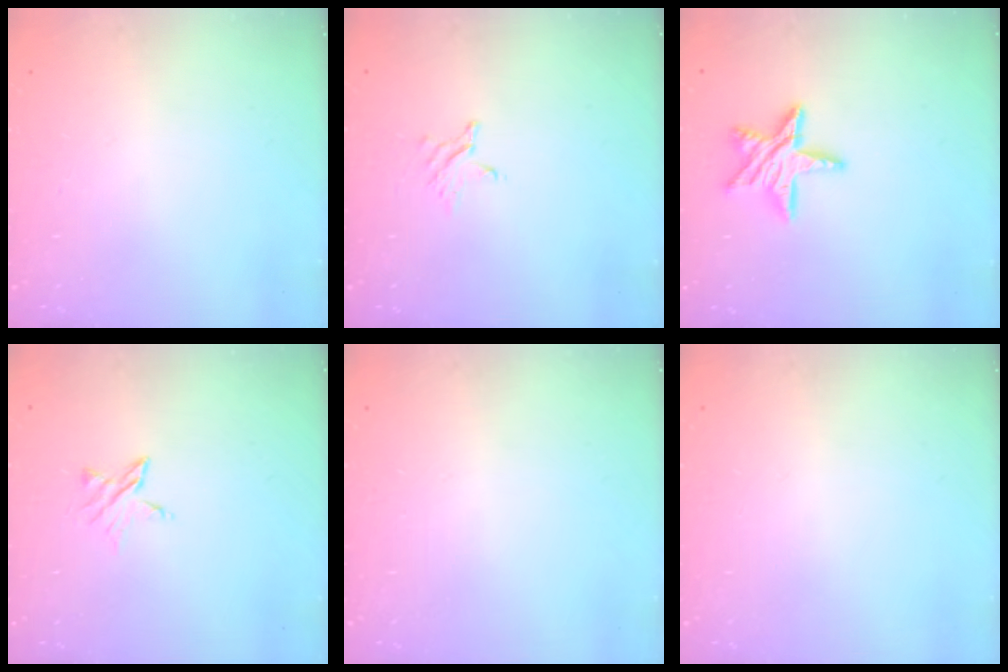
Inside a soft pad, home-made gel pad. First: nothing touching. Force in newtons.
{"total": 2.7, "press": 2.7, "slide": 0.3}
{"total": 11.2, "press": 11.2, "slide": 0.8}
{"total": 4.7, "press": 4.7, "slide": 0.5}
{"total": 0.0}
{"total": 0.0}